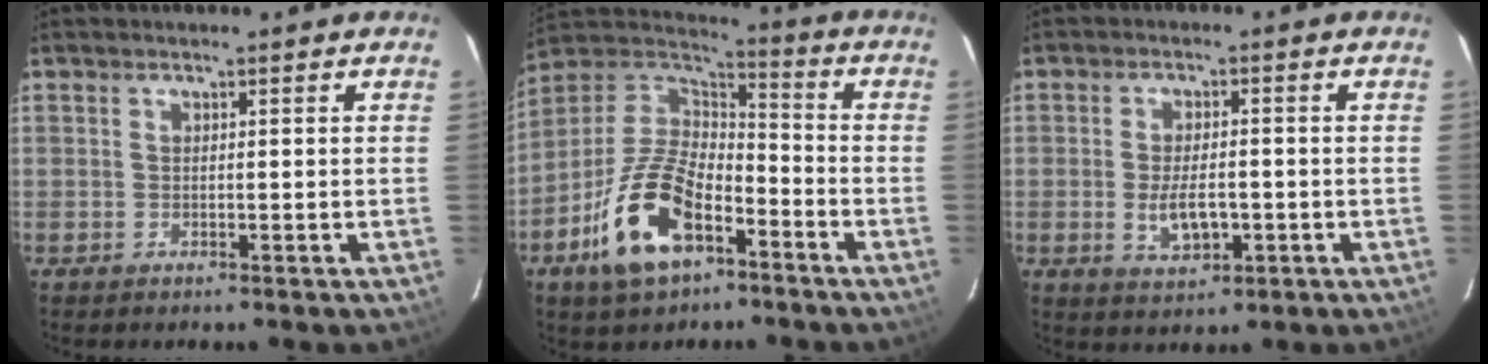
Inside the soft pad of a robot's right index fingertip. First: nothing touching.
{"total": 19.0, "force": [-9.1, 9.7, 13.6], "torque": [-0.290, -0.002, -0.163]}
{"total": 6.0, "force": [-1.4, 3.0, 5.0], "torque": [-0.099, -0.008, -0.016]}